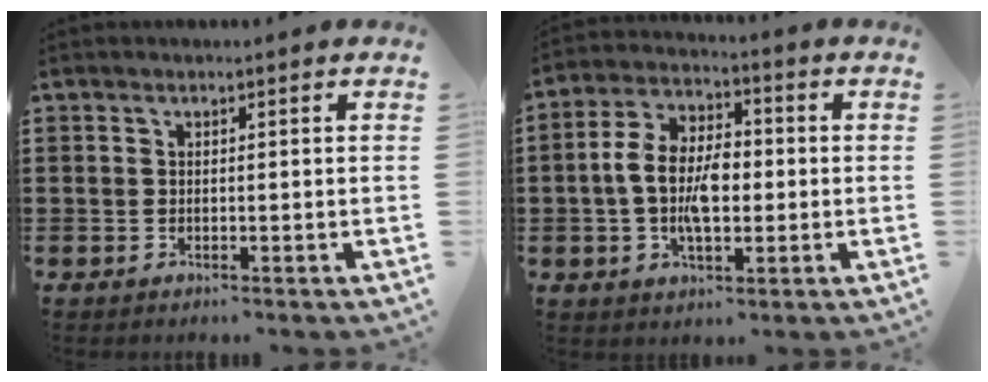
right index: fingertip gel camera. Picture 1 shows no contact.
{"total": 8.5, "force": [-0.8, 4.9, 6.9], "torque": [-0.155, 0.008, -0.022]}